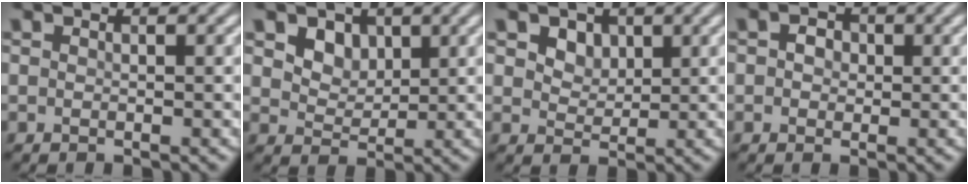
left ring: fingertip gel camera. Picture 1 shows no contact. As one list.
[{"total": 4.3, "force": [2.3, 3.1, 2.1], "torque": [-0.056, -0.008, 0.045]}, {"total": 3.0, "force": [1.6, 2.1, 1.4], "torque": [-0.035, -0.005, 0.031]}, {"total": 2.1, "force": [0.5, 1.7, 1.1], "torque": [-0.012, 0.005, -0.009]}]